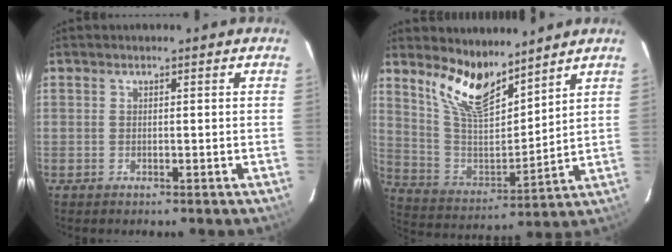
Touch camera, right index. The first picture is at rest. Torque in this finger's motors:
{"motor_torque": [0.23, 0.49, 0.21, 0.11]}